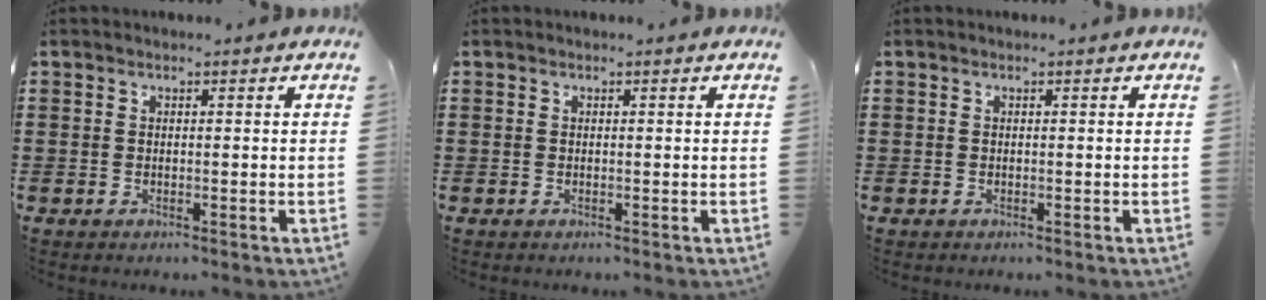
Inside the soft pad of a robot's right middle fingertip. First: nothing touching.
{"total": 0.0}
{"total": 0.0}